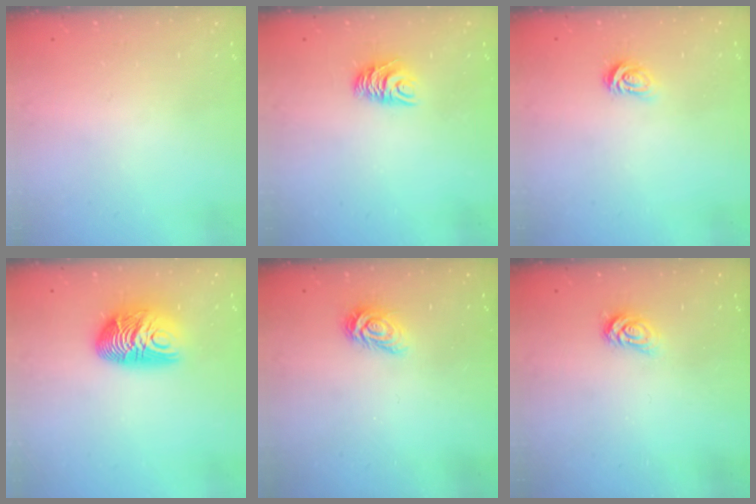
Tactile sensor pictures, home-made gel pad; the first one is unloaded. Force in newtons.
{"total": 6.3, "press": 6.3, "slide": 0.4}
{"total": 3.1, "press": 3.1, "slide": 0.4}
{"total": 12.4, "press": 12.4, "slide": 1.0}
{"total": 5.1, "press": 5.0, "slide": 0.6}
{"total": 4.4, "press": 4.4, "slide": 0.6}